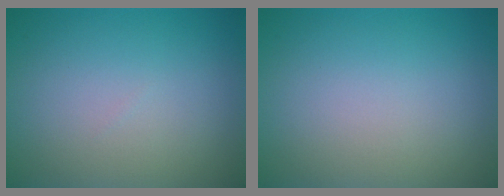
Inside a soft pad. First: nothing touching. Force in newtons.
{"total": 0.0}